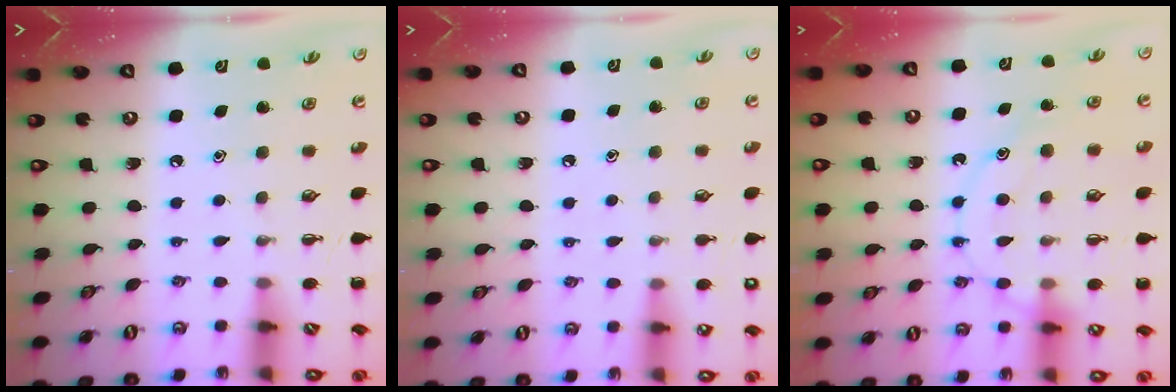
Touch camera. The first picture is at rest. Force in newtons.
{"total": 6.8, "press": 6.4, "slide": 2.1}
{"total": 13.4, "press": 13.3, "slide": 0.9}